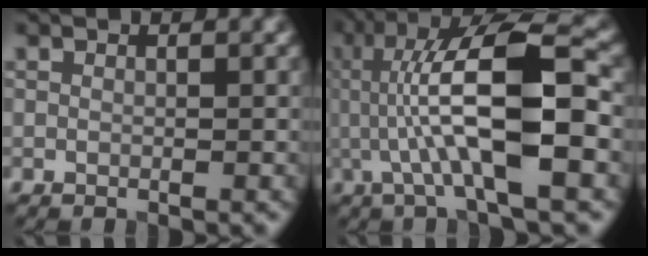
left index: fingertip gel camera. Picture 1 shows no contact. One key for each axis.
{"total": 11.0, "fx": -0.3, "fy": 2.7, "fz": 10.6, "tx": -0.188, "ty": 0.021, "tz": -0.010}